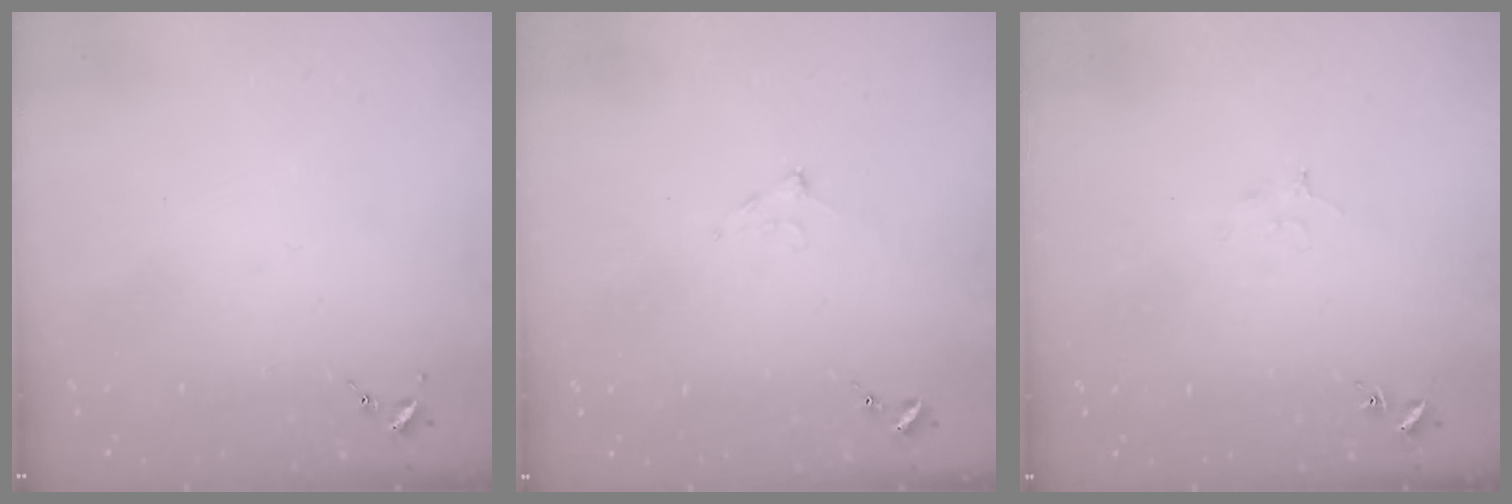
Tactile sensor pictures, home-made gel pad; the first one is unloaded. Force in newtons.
{"total": 6.0, "press": 6.0, "slide": 0.6}
{"total": 5.3, "press": 5.1, "slide": 1.0}